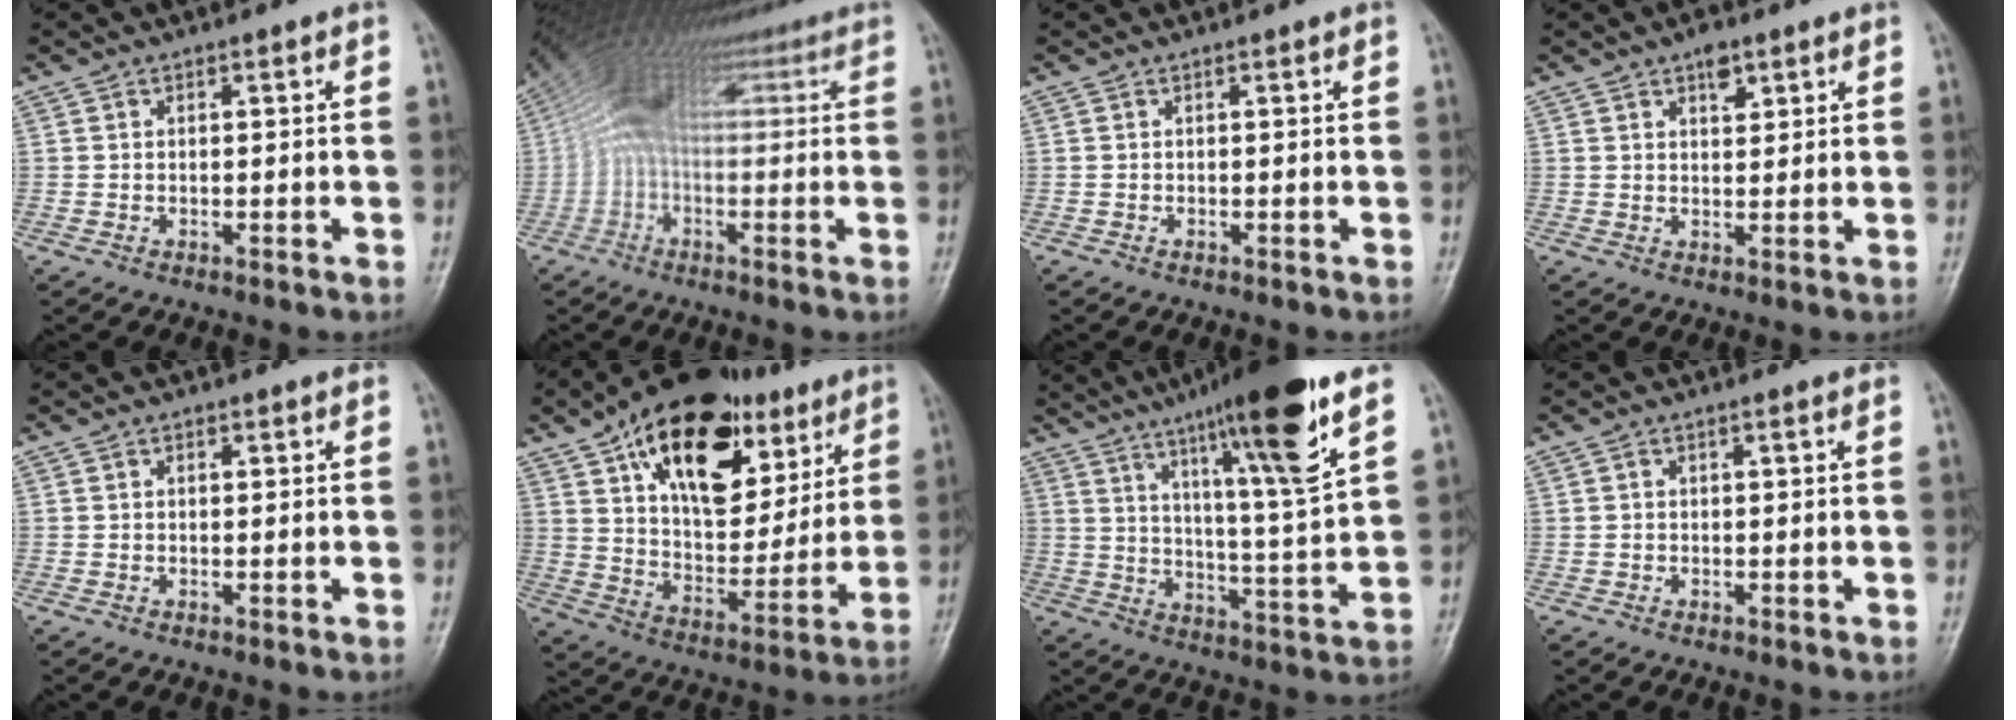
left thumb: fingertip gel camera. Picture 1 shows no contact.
{"total": 9.5, "force": [0.5, 5.8, 7.4], "torque": [-0.135, 0.031, -0.002]}
{"total": 0.0}
{"total": 3.9, "force": [2.2, 2.0, 2.4], "torque": [-0.022, -0.010, 0.033]}
{"total": 1.1, "force": [0.4, 0.7, 0.7], "torque": [-0.012, 0.001, 0.006]}
{"total": 26.9, "force": [13.6, 14.8, 17.9], "torque": [-0.240, -0.021, 0.223]}
{"total": 19.5, "force": [11.6, 1.5, 15.6], "torque": [-0.234, -0.053, 0.182]}
{"total": 0.8, "force": [0.2, 0.3, 0.7], "torque": [-0.018, 0.009, 0.008]}